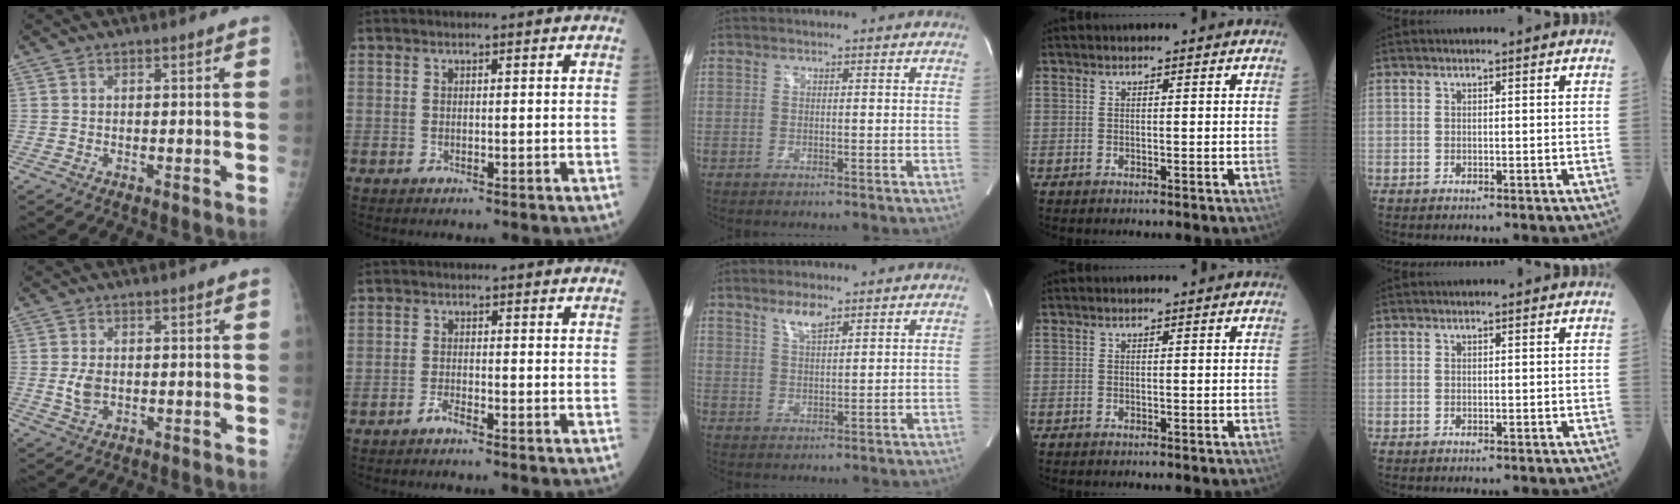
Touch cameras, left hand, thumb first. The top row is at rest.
{"thumb": {"total": 3.3, "force": [-0.2, 2.2, 2.5], "torque": [-0.048, -0.004, -0.002]}, "index": {"total": 1.3, "force": [-1.1, 0.0, 0.6], "torque": [-0.016, 0.000, -0.023]}, "middle": {"total": 3.4, "force": [2.5, 0.8, 2.2], "torque": [-0.044, 0.000, 0.049]}}